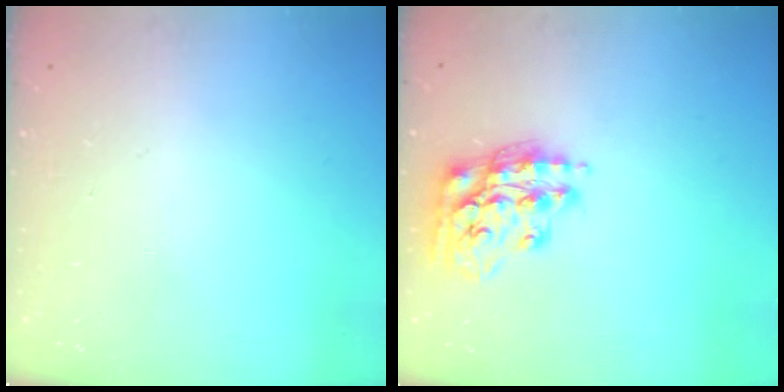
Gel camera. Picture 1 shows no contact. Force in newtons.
{"total": 16.3, "press": 16.2, "slide": 1.1}